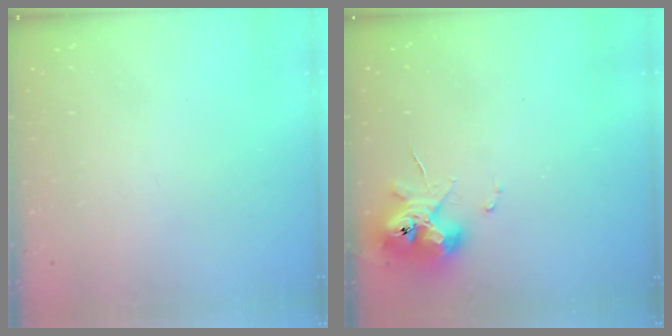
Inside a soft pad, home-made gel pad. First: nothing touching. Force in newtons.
{"total": 10.1, "press": 10.0, "slide": 1.5}